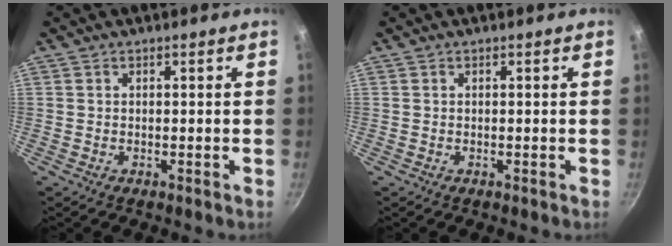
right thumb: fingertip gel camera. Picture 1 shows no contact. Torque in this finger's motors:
{"motor_torque": [0.00, 0.00, -0.15, 0.02, 0.00]}